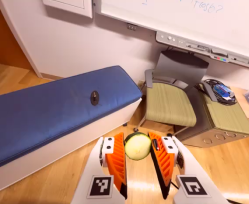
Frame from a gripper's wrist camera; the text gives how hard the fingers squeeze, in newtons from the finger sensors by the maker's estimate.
{"total": 10.5, "left": 10.6, "right": 10.3}